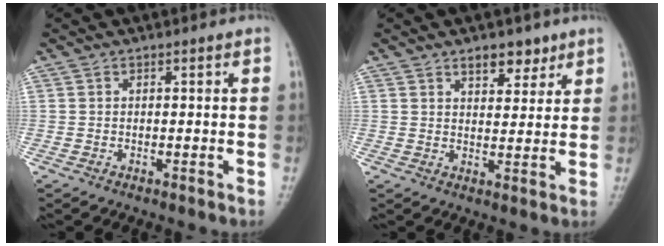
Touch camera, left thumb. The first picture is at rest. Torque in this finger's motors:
{"motor_torque": [2.64, 2.37, 0.51, -0.19, 0.10]}